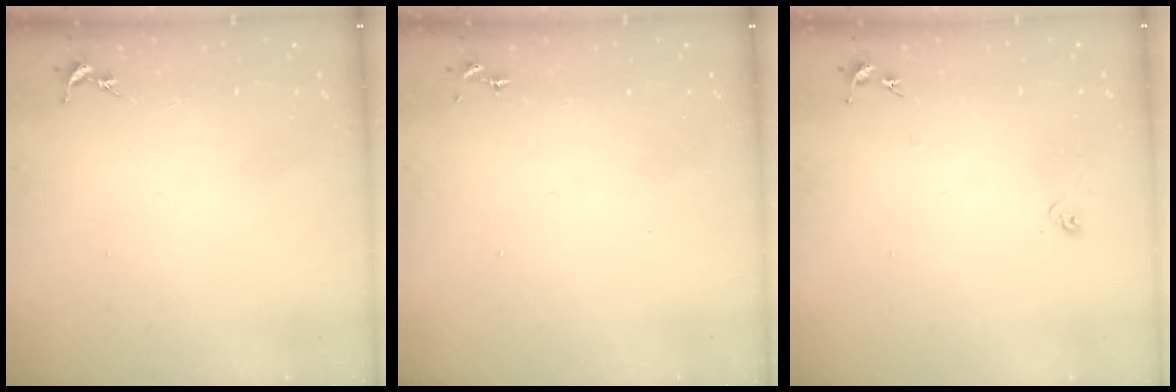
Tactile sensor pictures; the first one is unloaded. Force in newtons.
{"total": 0.0}
{"total": 5.0, "press": 5.0, "slide": 0.7}